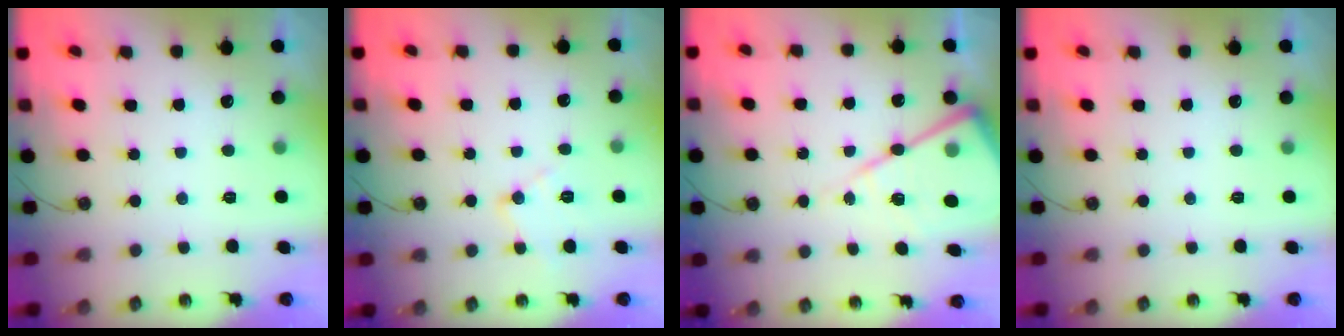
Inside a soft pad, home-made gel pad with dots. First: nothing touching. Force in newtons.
{"total": 9.6, "press": 9.6, "slide": 0.7}
{"total": 16.1, "press": 16.0, "slide": 1.1}
{"total": 0.0}